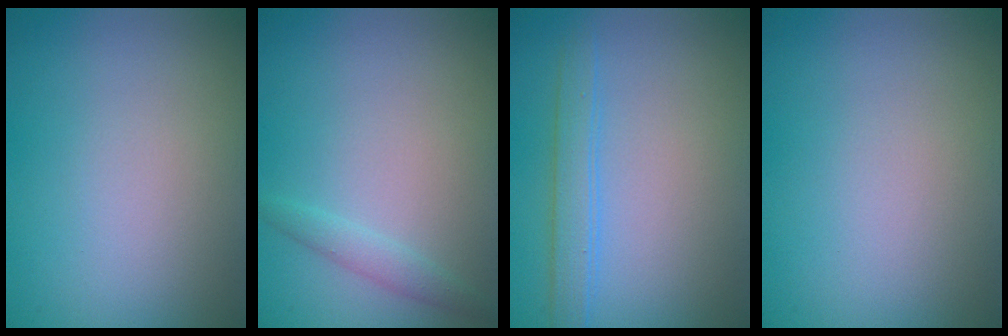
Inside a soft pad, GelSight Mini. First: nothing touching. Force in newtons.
{"total": 1.2, "press": 1.2, "slide": 0.0}
{"total": 2.5, "press": 2.5, "slide": 0.2}
{"total": 0.0}